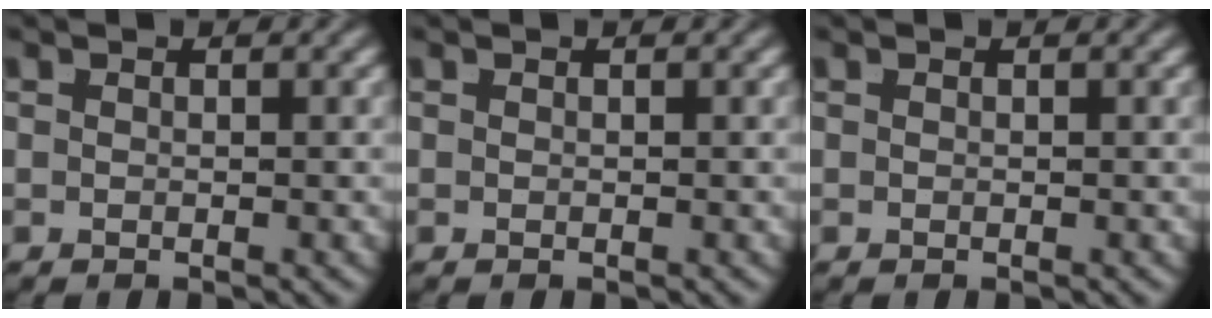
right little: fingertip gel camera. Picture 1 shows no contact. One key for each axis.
{"total": 0.0}
{"total": 0.0}